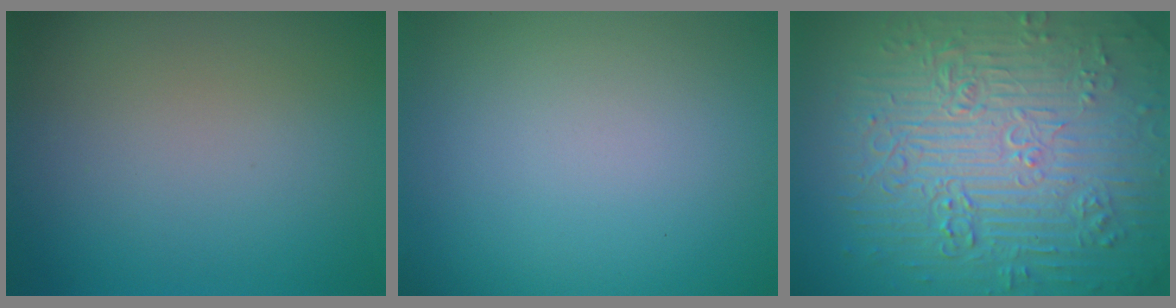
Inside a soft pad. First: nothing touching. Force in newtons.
{"total": 0.0}
{"total": 11.9, "press": 7.8, "slide": 8.9}